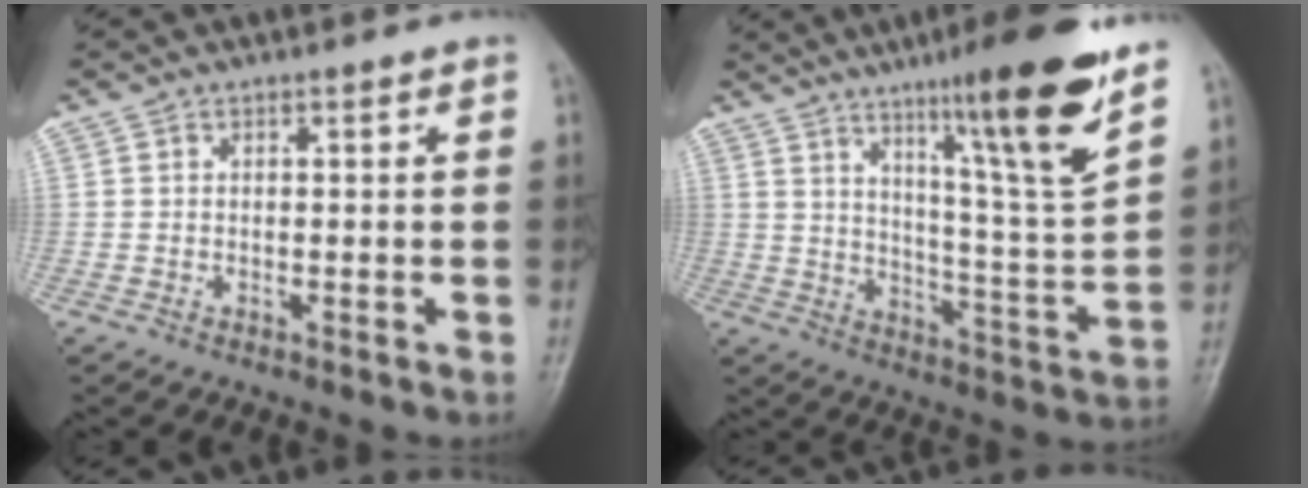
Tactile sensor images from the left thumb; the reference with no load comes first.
{"total": 17.9, "force": [11.1, 1.1, 14.0], "torque": [-0.195, -0.065, 0.175]}